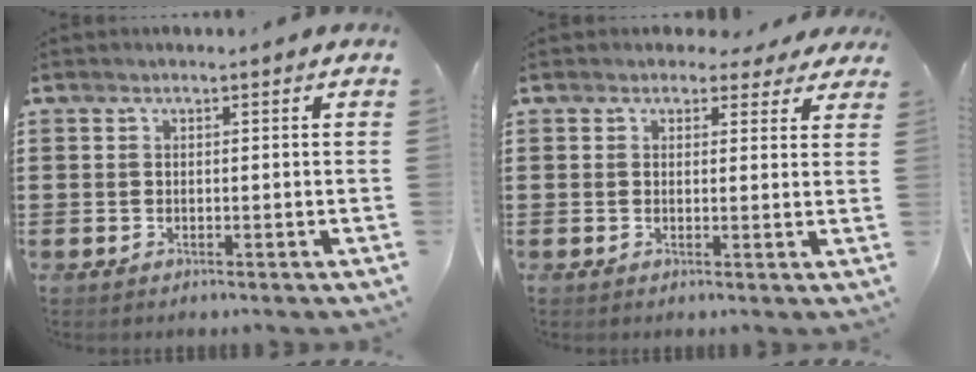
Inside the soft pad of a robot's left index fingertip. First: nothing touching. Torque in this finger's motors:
{"motor_torque": [2.14, 0.00, 0.31, 0.00]}